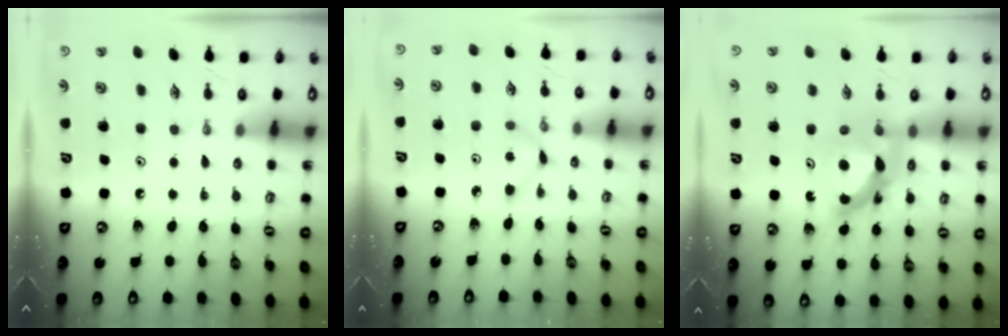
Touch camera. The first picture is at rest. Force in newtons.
{"total": 2.8, "press": 2.8, "slide": 0.1}
{"total": 9.4, "press": 9.4, "slide": 0.5}